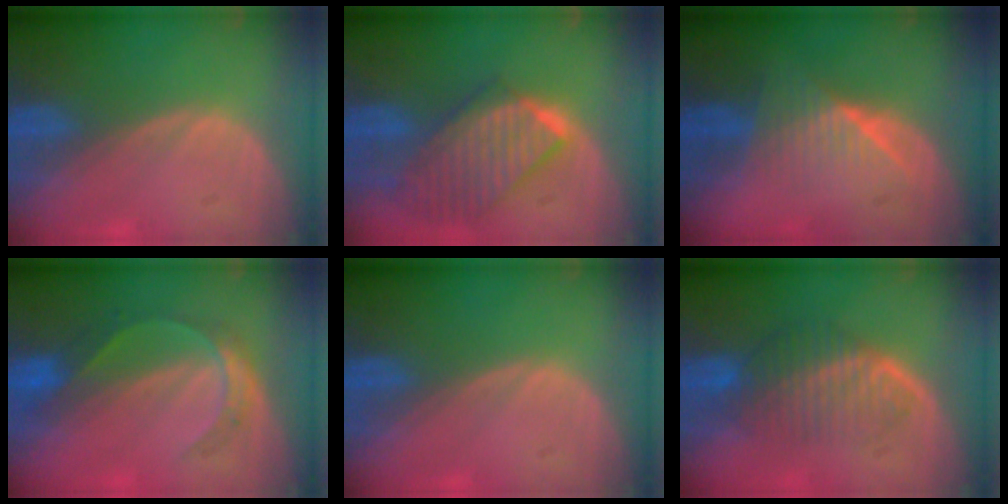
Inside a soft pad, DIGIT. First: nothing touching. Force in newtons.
{"total": 9.9, "press": 8.6, "slide": 4.8}
{"total": 6.3, "press": 5.9, "slide": 2.3}
{"total": 5.3, "press": 5.0, "slide": 1.6}
{"total": 0.0}
{"total": 6.6, "press": 6.4, "slide": 1.8}